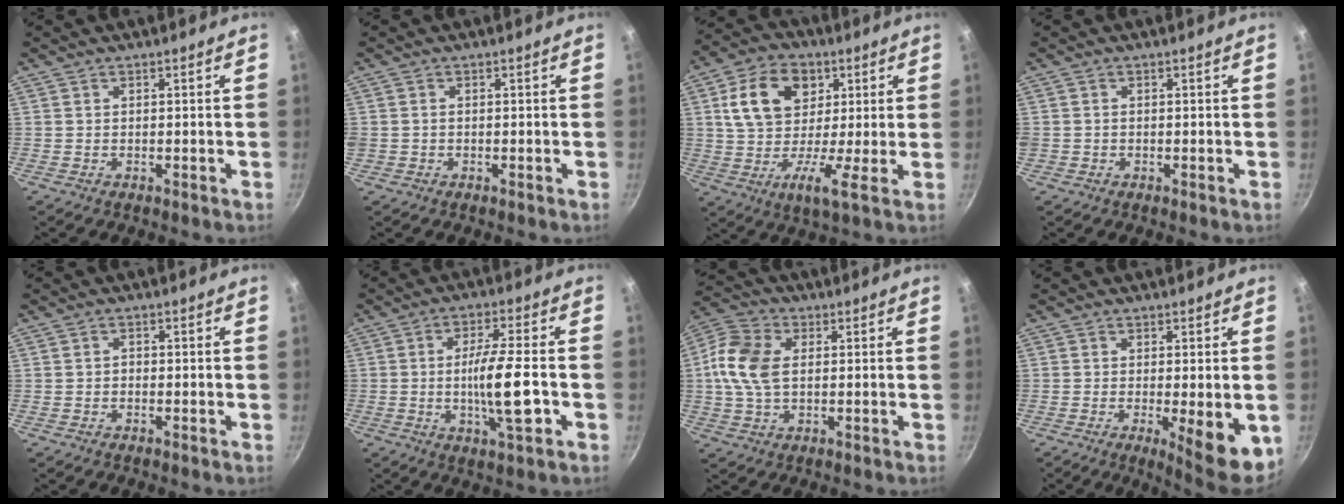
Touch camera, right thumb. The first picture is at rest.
{"total": 0.9, "force": [-0.3, 0.8, 0.4], "torque": [-0.007, 0.001, -0.004]}
{"total": 14.2, "force": [4.0, 9.2, 10.0], "torque": [-0.159, 0.010, 0.047]}
{"total": 0.8, "force": [-0.3, 0.7, 0.3], "torque": [-0.005, 0.000, -0.005]}
{"total": 1.0, "force": [-0.4, 0.7, 0.5], "torque": [-0.007, 0.004, -0.007]}
{"total": 10.7, "force": [-2.2, 2.0, 10.3], "torque": [-0.179, 0.008, -0.042]}
{"total": 11.1, "force": [1.0, 7.2, 8.4], "torque": [-0.158, 0.015, 0.006]}
{"total": 9.9, "force": [-2.3, 2.4, 9.3], "torque": [-0.111, -0.009, -0.021]}